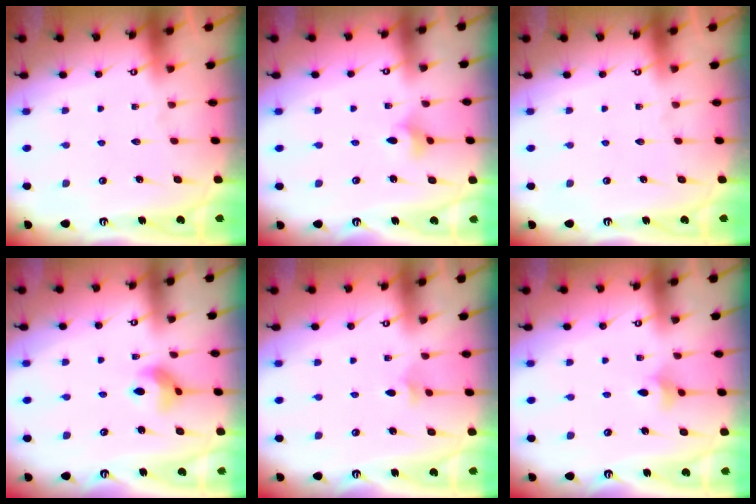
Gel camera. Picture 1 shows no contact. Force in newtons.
{"total": 3.3, "press": 3.2, "slide": 0.6}
{"total": 0.0}
{"total": 6.7, "press": 6.7, "slide": 0.3}
{"total": 3.2, "press": 3.1, "slide": 0.8}
{"total": 3.8, "press": 3.7, "slide": 1.0}